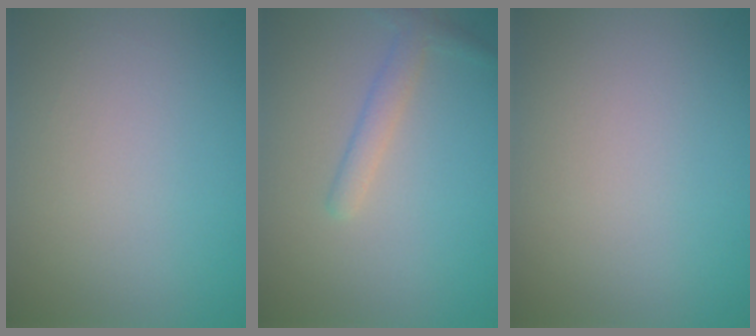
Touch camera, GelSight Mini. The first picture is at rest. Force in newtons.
{"total": 1.8, "press": 1.8, "slide": 0.1}
{"total": 0.0}